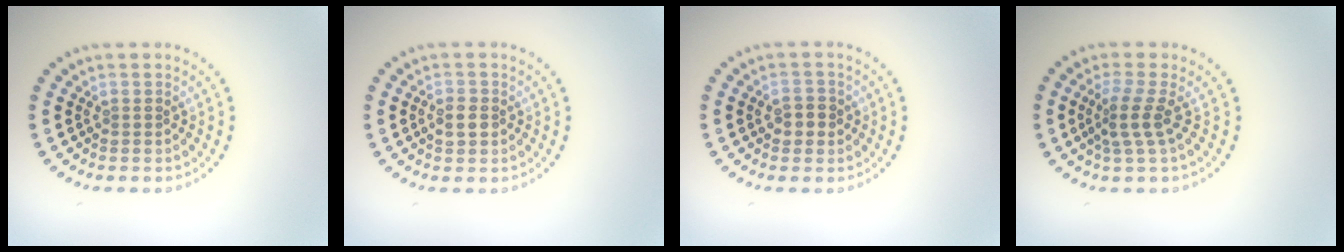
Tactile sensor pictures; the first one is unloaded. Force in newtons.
{"total": 1.6, "press": 1.6, "slide": 0.0}
{"total": 1.7, "press": 1.7, "slide": 0.1}
{"total": 2.7, "press": 1.9, "slide": 1.9}